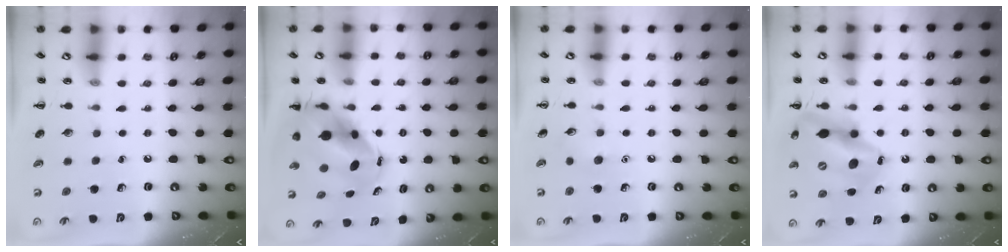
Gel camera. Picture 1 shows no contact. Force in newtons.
{"total": 8.0, "press": 7.7, "slide": 2.1}
{"total": 4.9, "press": 4.7, "slide": 1.5}
{"total": 15.2, "press": 14.6, "slide": 4.3}